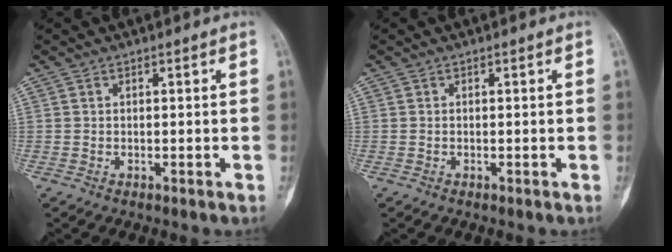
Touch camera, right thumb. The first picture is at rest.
{"total": 0.0}